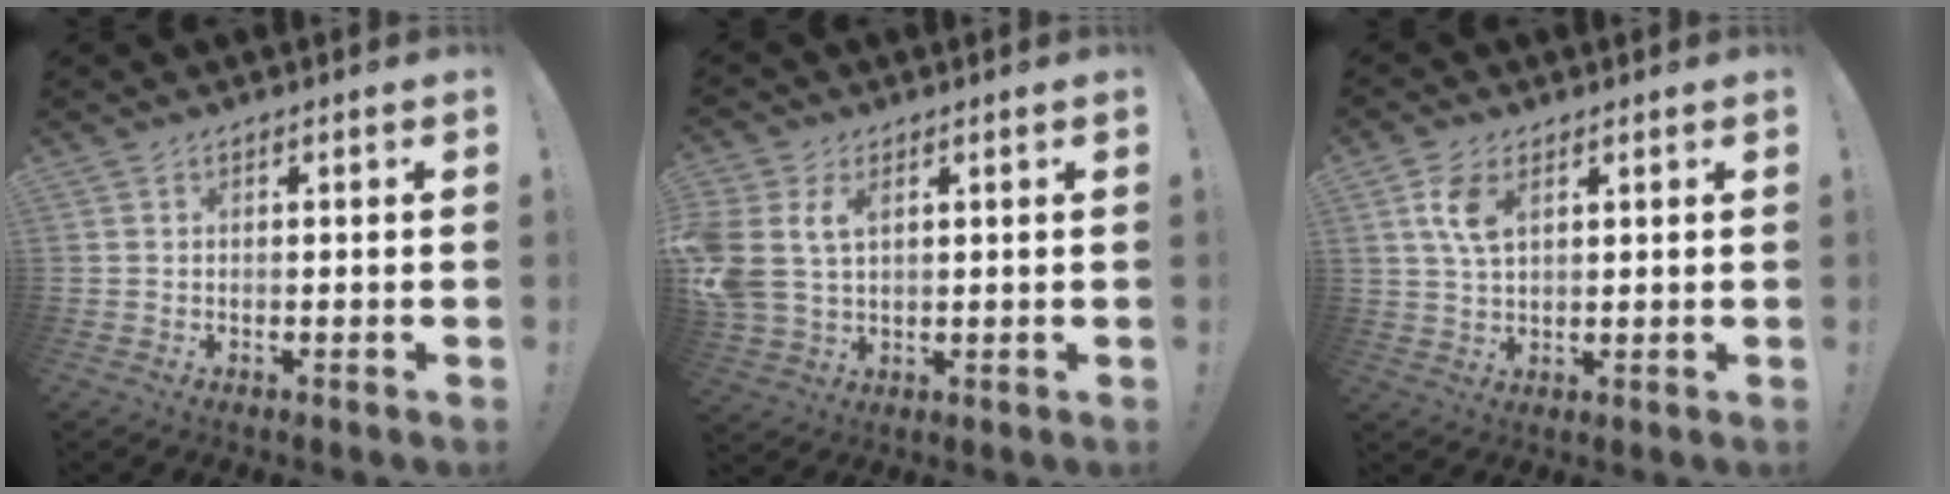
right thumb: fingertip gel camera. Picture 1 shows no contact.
{"total": 9.2, "force": [3.5, 6.4, 5.6], "torque": [-0.120, -0.009, 0.067]}
{"total": 7.0, "force": [2.9, 3.9, 5.0], "torque": [-0.094, -0.004, 0.051]}